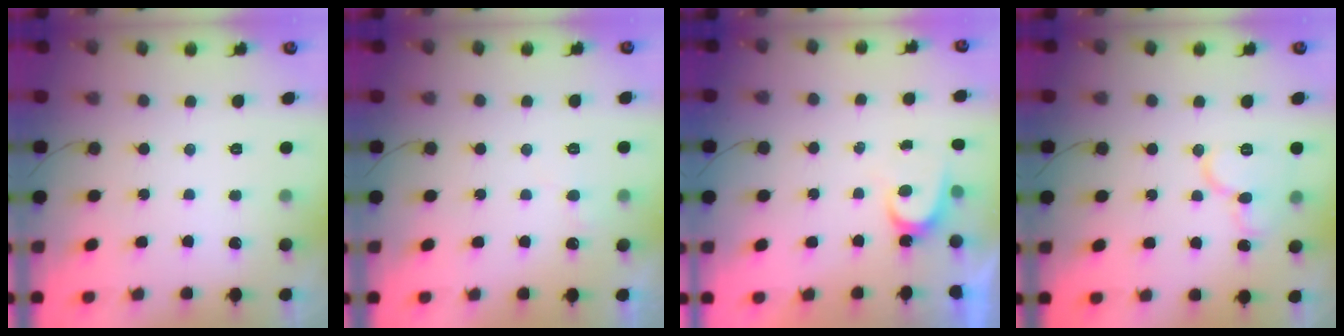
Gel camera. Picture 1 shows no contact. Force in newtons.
{"total": 3.9, "press": 3.9, "slide": 0.4}
{"total": 4.0, "press": 4.0, "slide": 0.3}
{"total": 11.3, "press": 11.2, "slide": 1.2}